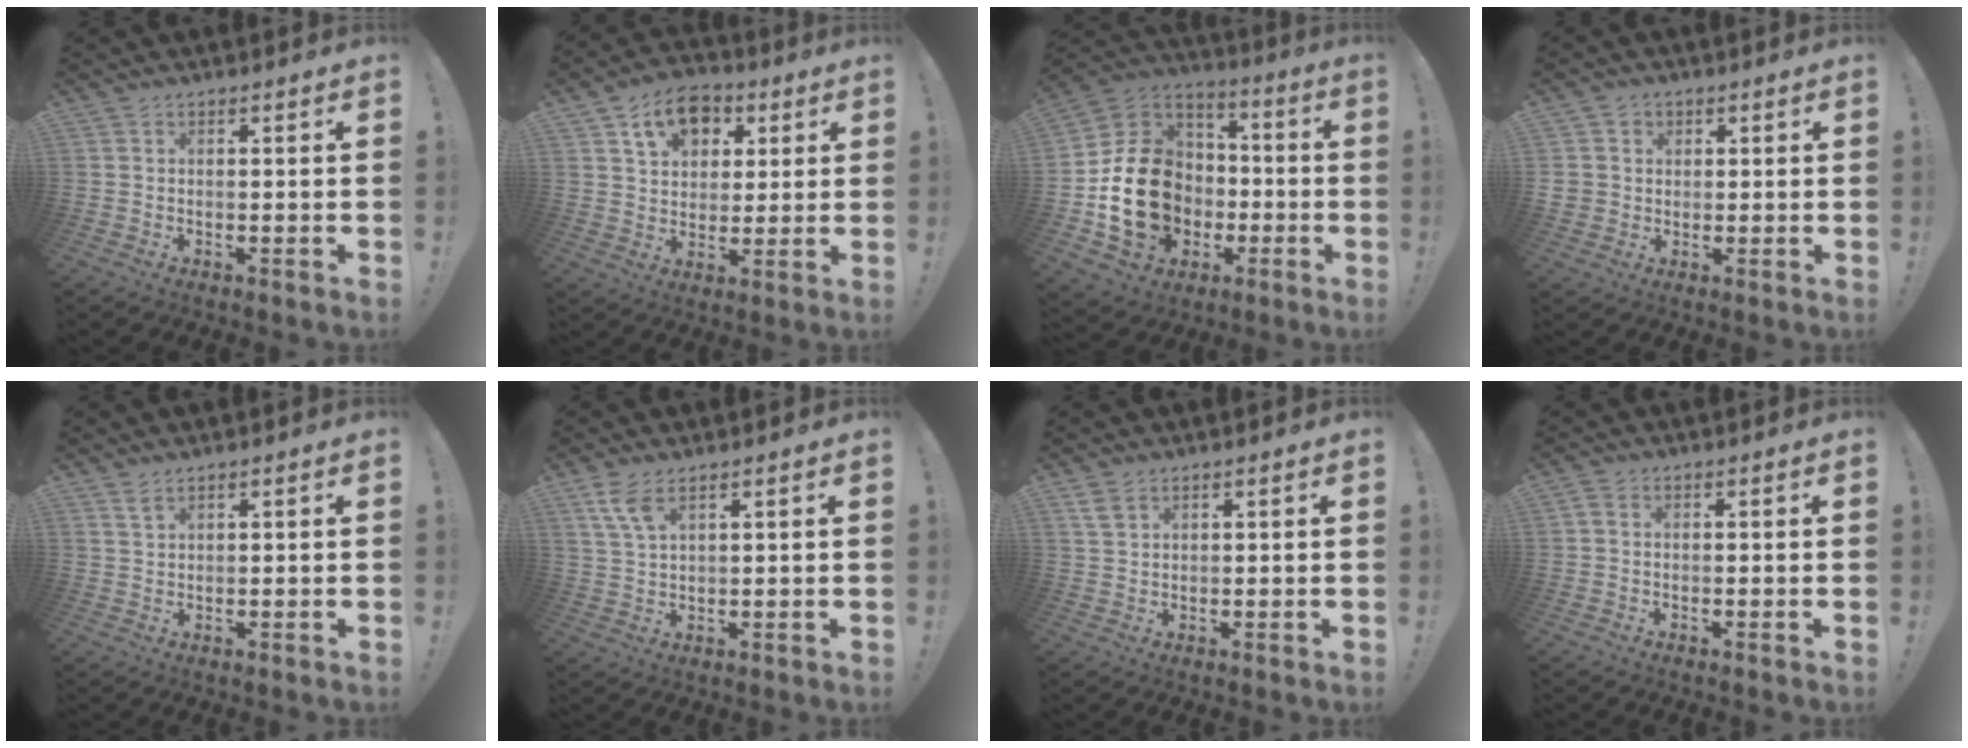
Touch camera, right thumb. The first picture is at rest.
{"total": 11.7, "force": [5.4, 8.7, 5.6], "torque": [-0.074, -0.015, 0.100]}
{"total": 21.6, "force": [-4.0, 17.5, 11.9], "torque": [-0.200, 0.033, -0.038]}
{"total": 4.6, "force": [0.8, 4.4, 0.8], "torque": [-0.024, -0.001, 0.016]}
{"total": 2.3, "force": [1.7, 0.9, 1.4], "torque": [-0.024, -0.008, 0.030]}
{"total": 6.0, "force": [3.6, 2.1, 4.4], "torque": [-0.085, -0.012, 0.066]}
{"total": 3.4, "force": [2.1, 1.7, 1.9], "torque": [-0.040, -0.005, 0.042]}
{"total": 1.1, "force": [-0.1, 0.8, 0.8], "torque": [-0.021, 0.005, -0.001]}